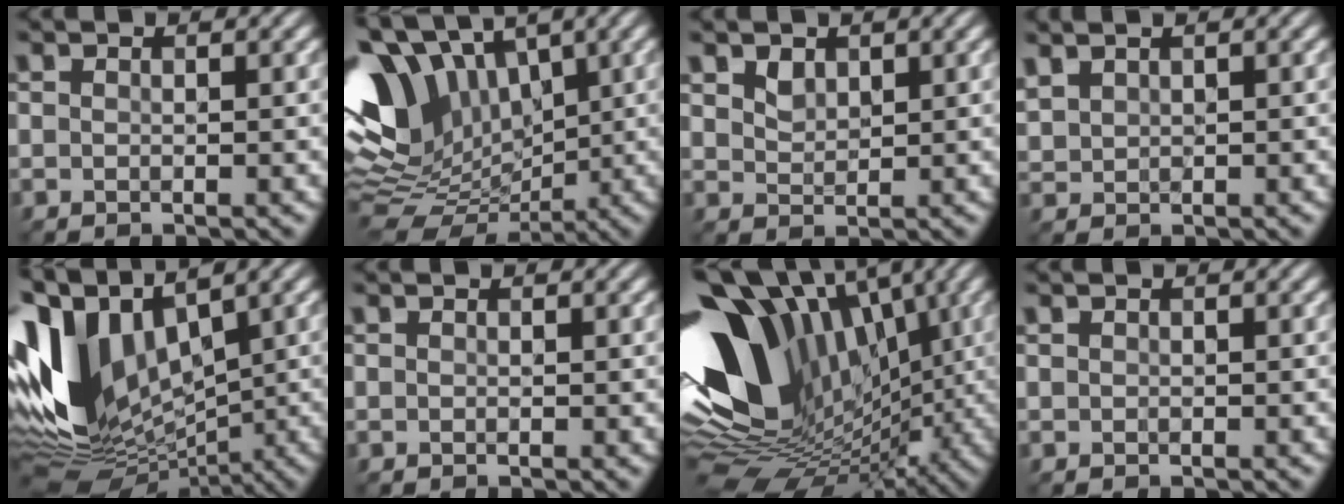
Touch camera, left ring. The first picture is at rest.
{"total": 13.1, "force": [3.6, 8.1, 9.7], "torque": [-0.202, 0.028, 0.068]}
{"total": 1.0, "force": [0.7, 0.7, 0.3], "torque": [-0.009, 0.000, 0.024]}
{"total": 1.3, "force": [1.1, 0.6, 0.4], "torque": [-0.015, 0.010, 0.037]}
{"total": 12.6, "force": [0.9, 8.2, 9.5], "torque": [-0.213, 0.012, 0.017]}
{"total": 0.0}
{"total": 16.0, "force": [1.8, 10.7, 11.7], "torque": [-0.239, 0.025, 0.030]}
{"total": 0.0}